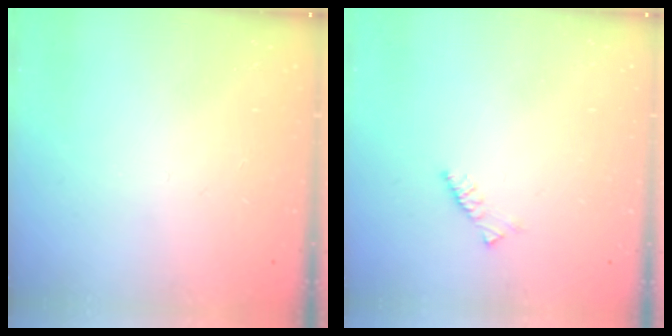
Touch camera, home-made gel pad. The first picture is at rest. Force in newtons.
{"total": 2.4, "press": 2.3, "slide": 0.6}